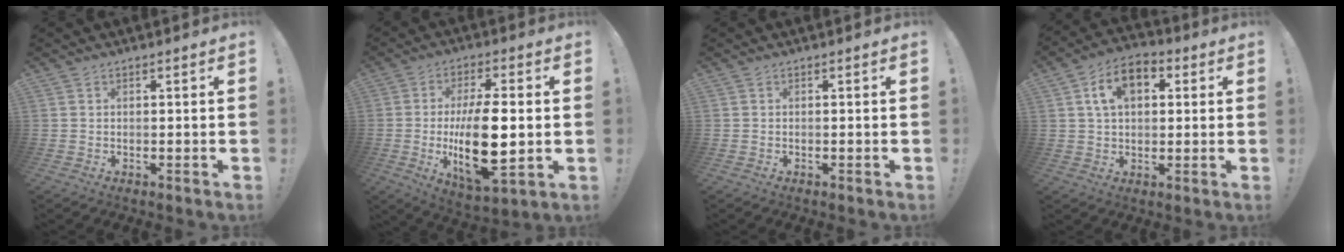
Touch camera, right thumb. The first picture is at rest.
{"total": 18.4, "force": [-1.2, 7.8, 16.6], "torque": [-0.293, -0.011, -0.017]}
{"total": 0.0}
{"total": 10.7, "force": [3.6, 6.7, 7.5], "torque": [-0.117, 0.011, 0.065]}